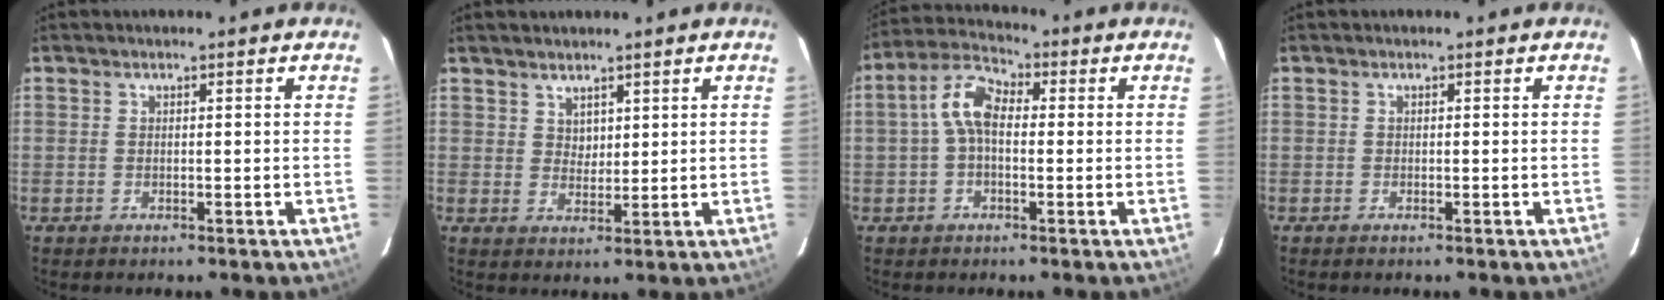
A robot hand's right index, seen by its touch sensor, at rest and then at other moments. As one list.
[{"total": 3.2, "force": [2.3, 2.2, 0.6], "torque": [0.001, 0.006, 0.041]}, {"total": 7.0, "force": [0.0, 4.0, 5.7], "torque": [-0.120, 0.027, -0.003]}, {"total": 0.0}]